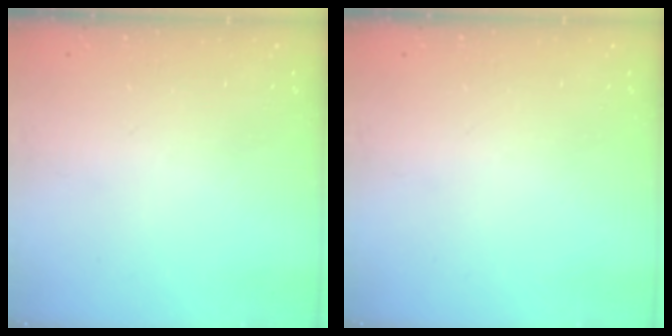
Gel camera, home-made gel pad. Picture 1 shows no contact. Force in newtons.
{"total": 0.0}